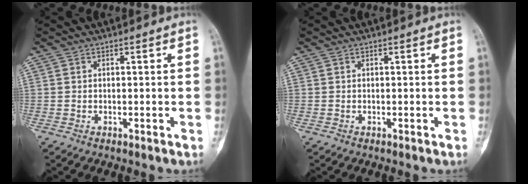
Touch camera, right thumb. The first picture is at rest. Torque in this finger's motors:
{"motor_torque": [-0.24, -0.05, 0.28, -0.10, -0.10]}